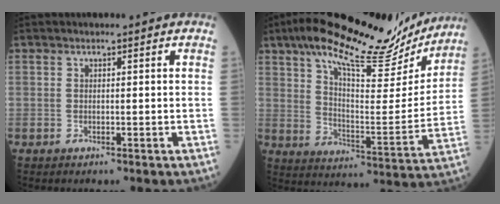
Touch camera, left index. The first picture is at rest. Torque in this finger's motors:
{"motor_torque": [1.01, -1.13, 0.73, 0.16]}